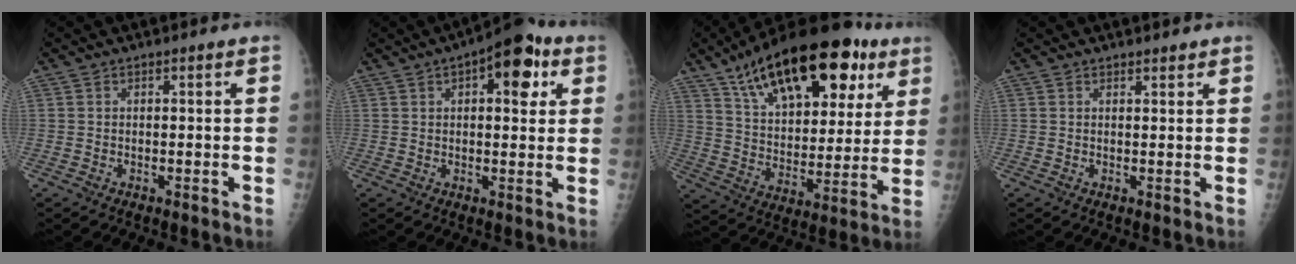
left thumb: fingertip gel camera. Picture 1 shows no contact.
{"total": 11.0, "force": [4.4, 5.0, 8.7], "torque": [-0.083, 0.003, 0.050]}
{"total": 27.3, "force": [15.2, 12.9, 18.6], "torque": [-0.263, -0.021, 0.244]}
{"total": 1.3, "force": [1.1, 0.5, 0.4], "torque": [0.000, -0.008, 0.015]}